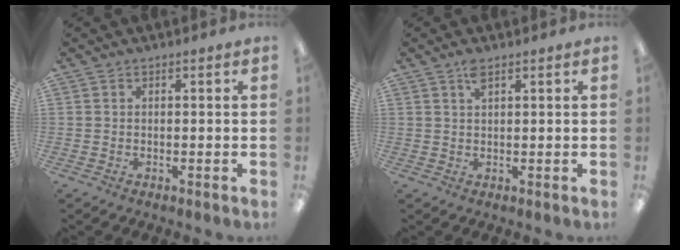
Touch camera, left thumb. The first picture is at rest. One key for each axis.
{"total": 2.4, "fx": 1.5, "fy": 0.7, "fz": 1.7, "tx": -0.030, "ty": 0.000, "tz": 0.025}